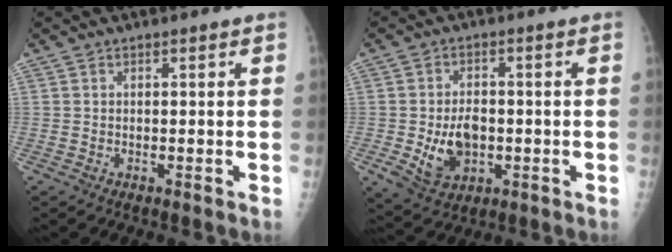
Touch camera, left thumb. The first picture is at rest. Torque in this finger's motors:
{"motor_torque": [0.66, 0.62, 0.62, 0.08, 0.06]}